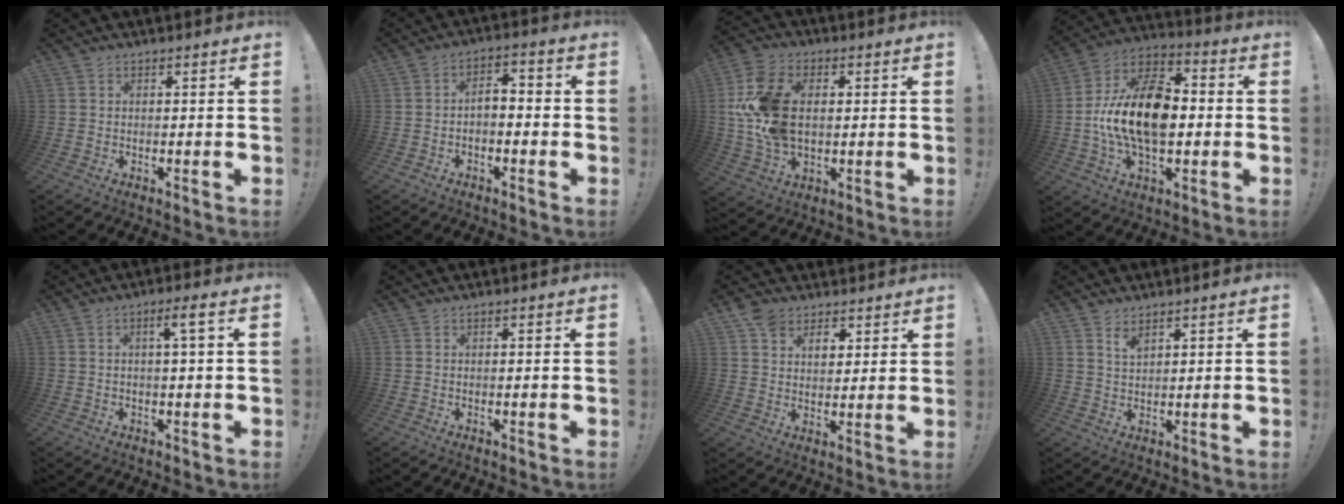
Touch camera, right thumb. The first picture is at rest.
{"total": 4.5, "force": [-1.7, 2.5, 3.3], "torque": [-0.050, 0.007, -0.031]}
{"total": 17.8, "force": [1.7, 12.0, 13.0], "torque": [-0.254, -0.002, 0.031]}
{"total": 20.5, "force": [-1.3, 12.4, 16.3], "torque": [-0.296, 0.021, -0.013]}
{"total": 4.4, "force": [0.9, 0.1, 4.3], "torque": [-0.070, -0.002, 0.008]}
{"total": 0.0}
{"total": 8.1, "force": [5.3, 5.7, 2.1], "torque": [-0.028, -0.028, 0.105]}
{"total": 3.2, "force": [2.5, 1.1, 1.7], "torque": [-0.016, -0.018, 0.040]}